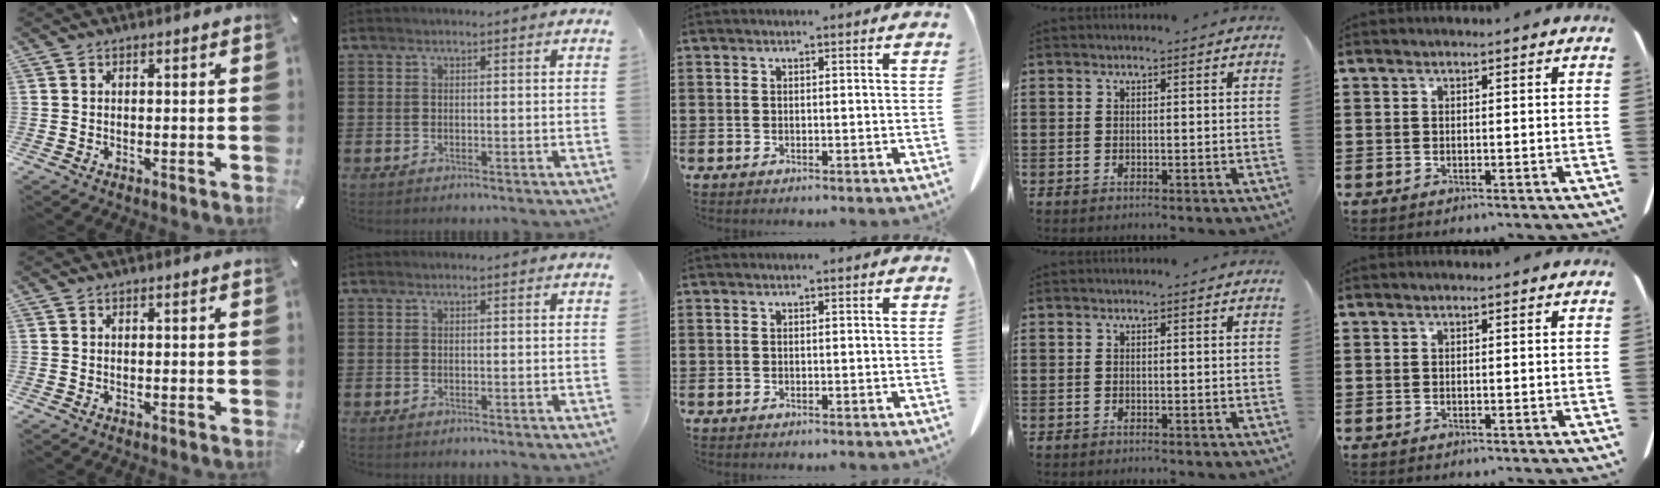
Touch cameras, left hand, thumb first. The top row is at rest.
{}